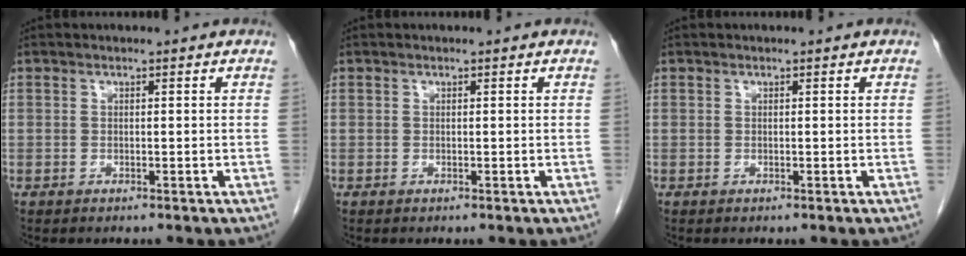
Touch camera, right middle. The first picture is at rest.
{"total": 0.0}
{"total": 0.0}